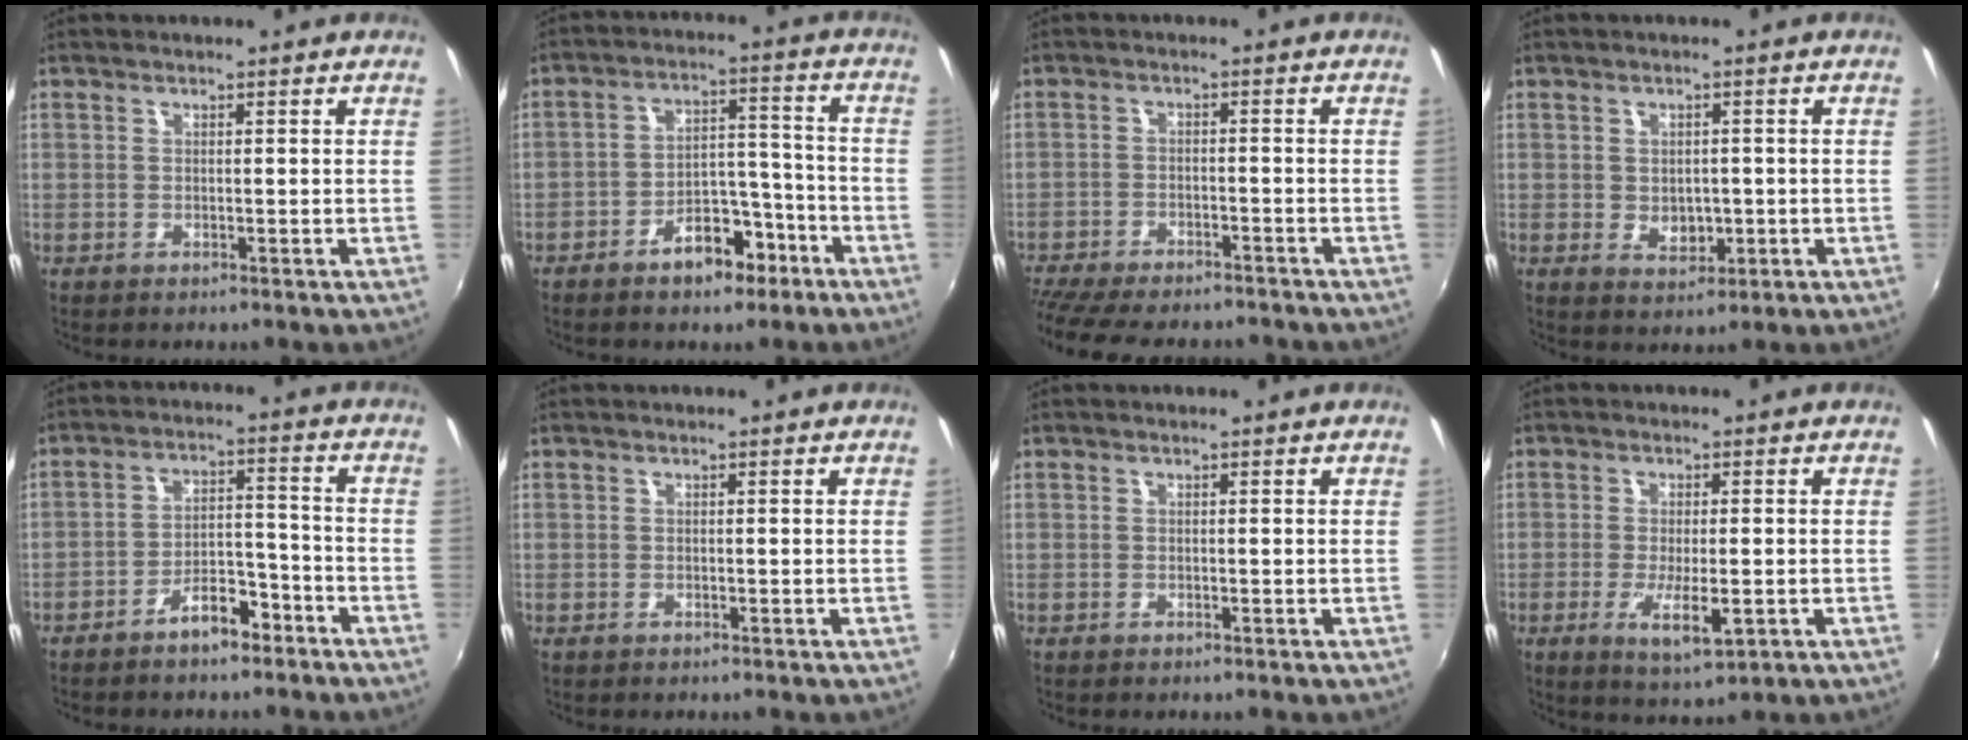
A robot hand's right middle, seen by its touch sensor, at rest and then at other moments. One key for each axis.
{"total": 8.9, "fx": -5.9, "fy": 4.8, "fz": 4.7, "tx": -0.075, "ty": 0.032, "tz": -0.076}
{"total": 15.1, "fx": -13.0, "fy": 4.0, "fz": 6.5, "tx": -0.148, "ty": -0.028, "tz": -0.197}
{"total": 3.9, "fx": -0.5, "fy": 3.0, "fz": 2.4, "tx": -0.040, "ty": -0.003, "tz": -0.003}
{"total": 7.0, "fx": -5.3, "fy": 3.1, "fz": 3.5, "tx": -0.066, "ty": 0.028, "tz": -0.072}
{"total": 0.0}
{"total": 0.0}
{"total": 6.3, "fx": -2.0, "fy": 1.8, "fz": 5.7, "tx": -0.109, "ty": -0.016, "tz": -0.030}